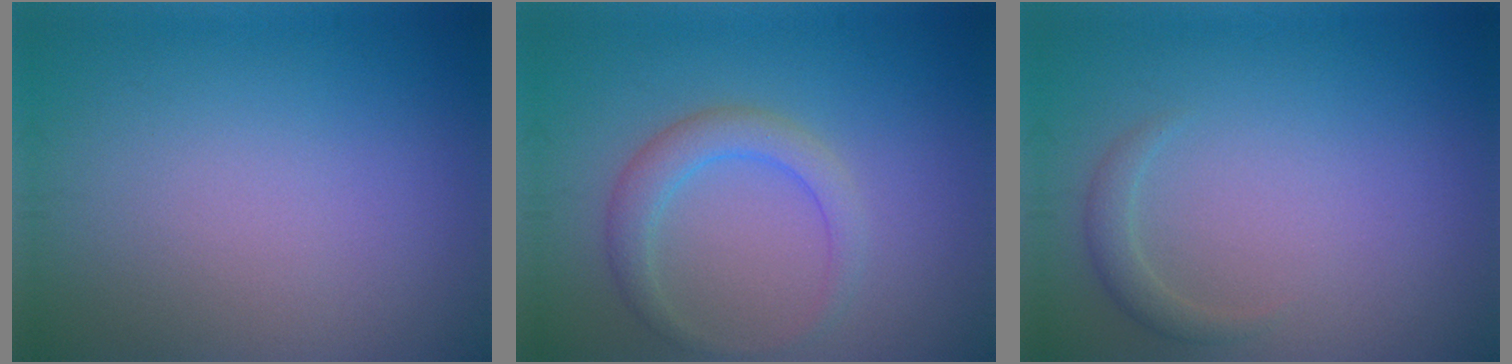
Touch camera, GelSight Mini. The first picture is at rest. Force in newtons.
{"total": 2.8, "press": 2.8, "slide": 0.0}
{"total": 1.2, "press": 1.2, "slide": 0.1}